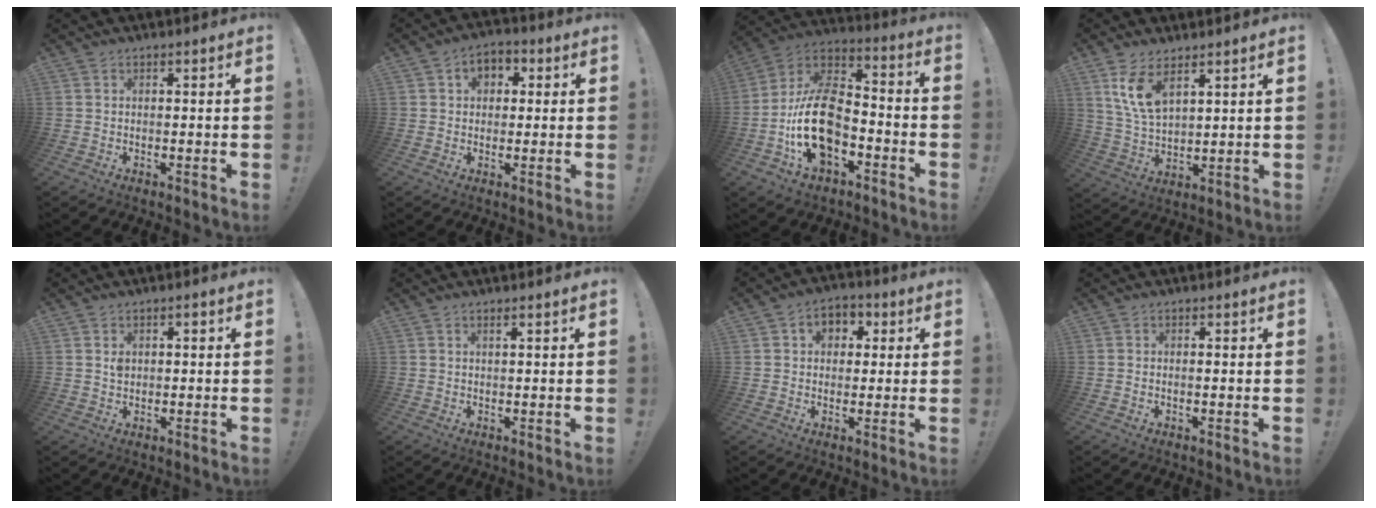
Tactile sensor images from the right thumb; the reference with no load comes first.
{"total": 5.2, "force": [1.0, 4.4, 2.6], "torque": [-0.038, 0.006, 0.019]}
{"total": 19.6, "force": [-6.6, 12.3, 13.8], "torque": [-0.266, 0.042, -0.103]}
{"total": 9.3, "force": [5.7, 4.3, 6.0], "torque": [-0.127, -0.021, 0.107]}
{"total": 1.7, "force": [0.2, 1.3, 1.1], "torque": [-0.021, 0.005, 0.003]}
{"total": 0.7, "force": [0.3, 0.0, 0.6], "torque": [-0.011, 0.000, 0.004]}
{"total": 5.8, "force": [1.0, 5.0, 2.8], "torque": [-0.035, 0.003, 0.020]}
{"total": 0.6, "force": [-0.3, 0.0, 0.5], "torque": [-0.015, 0.003, -0.005]}